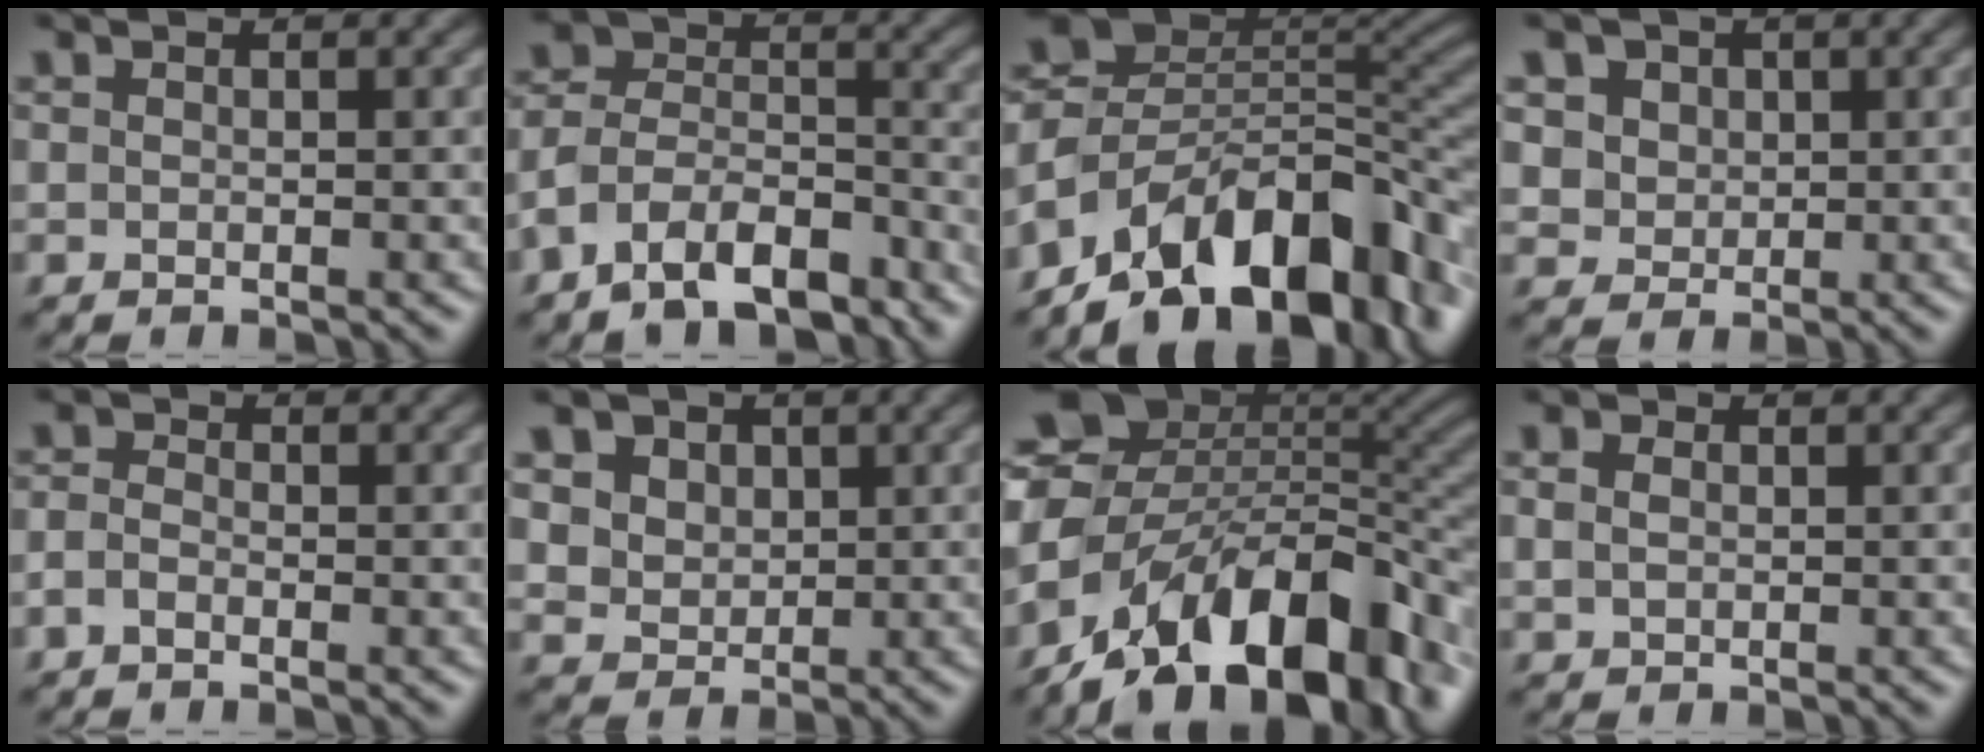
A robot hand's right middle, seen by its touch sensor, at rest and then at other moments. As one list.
[{"total": 9.9, "force": [-7.0, 4.9, 5.0], "torque": [-0.089, 0.001, -0.136]}, {"total": 15.3, "force": [-8.9, 8.1, 9.4], "torque": [-0.163, 0.013, -0.154]}, {"total": 4.9, "force": [2.5, 3.8, 1.7], "torque": [-0.049, -0.003, 0.043]}, {"total": 1.7, "force": [-0.8, 1.2, 0.9], "torque": [-0.018, 0.001, -0.020]}, {"total": 7.0, "force": [3.7, 5.2, 2.9], "torque": [-0.072, 0.006, 0.056]}, {"total": 16.8, "force": [-8.3, 9.4, 11.1], "torque": [-0.180, 0.007, -0.141]}, {"total": 1.5, "force": [0.4, 1.2, 0.8], "torque": [-0.012, 0.005, 0.005]}]